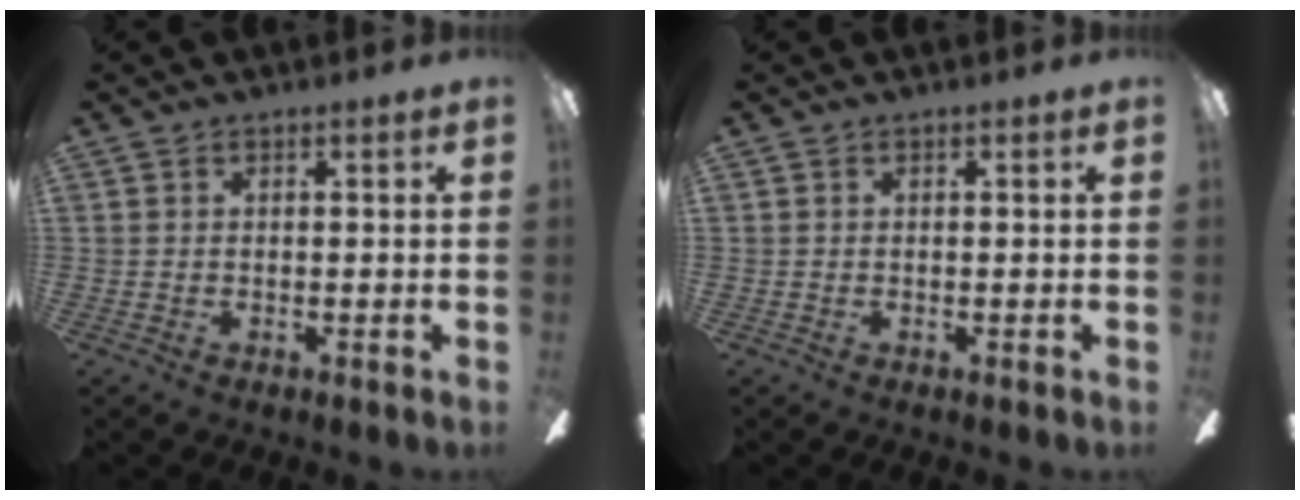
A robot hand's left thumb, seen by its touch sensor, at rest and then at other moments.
{"total": 0.0}